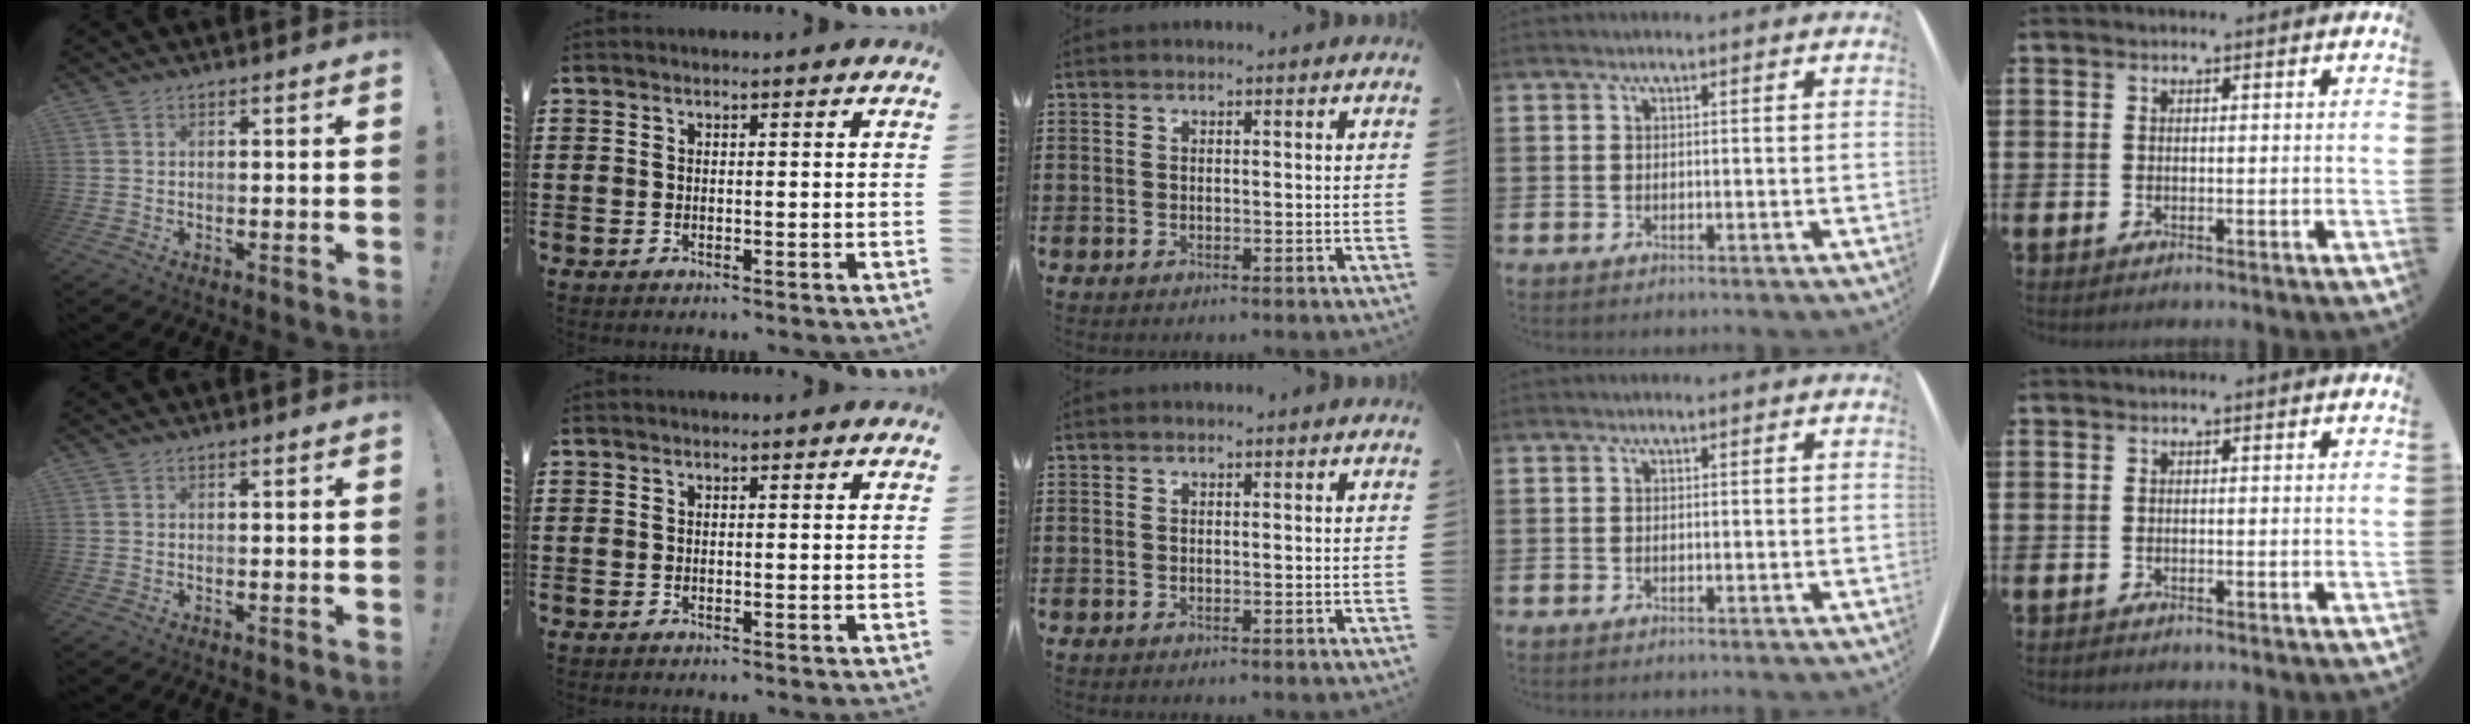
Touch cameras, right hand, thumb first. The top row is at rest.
{}